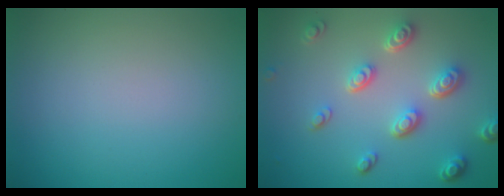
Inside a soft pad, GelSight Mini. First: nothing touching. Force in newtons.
{"total": 4.7, "press": 3.6, "slide": 3.0}